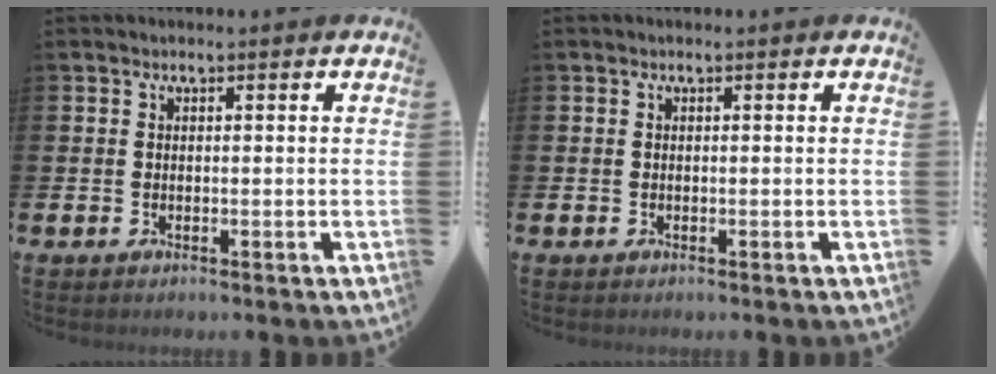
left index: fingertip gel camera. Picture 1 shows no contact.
{"total": 0.0}